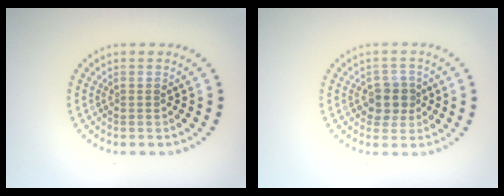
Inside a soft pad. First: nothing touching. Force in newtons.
{"total": 2.5, "press": 2.3, "slide": 1.0}